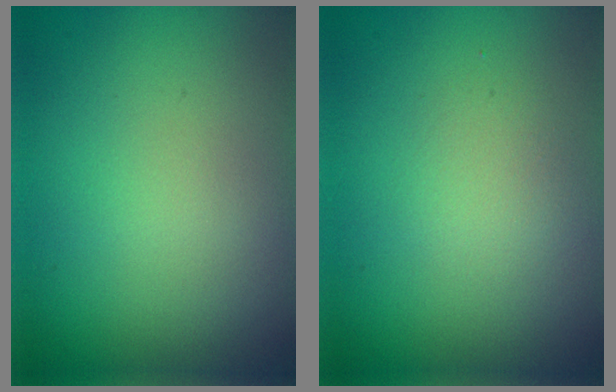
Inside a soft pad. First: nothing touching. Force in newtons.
{"total": 1.4, "press": 1.4, "slide": 0.1}